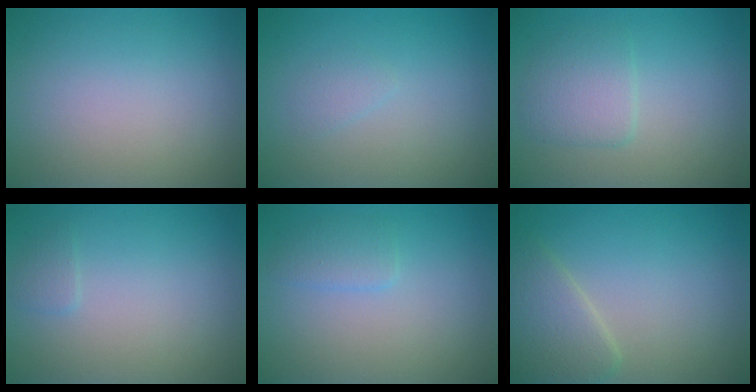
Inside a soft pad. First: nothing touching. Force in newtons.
{"total": 0.8, "press": 0.8, "slide": 0.0}
{"total": 2.5, "press": 2.5, "slide": 0.4}
{"total": 0.8, "press": 0.8, "slide": 0.0}
{"total": 1.4, "press": 1.4, "slide": 0.1}
{"total": 3.3, "press": 3.3, "slide": 0.3}